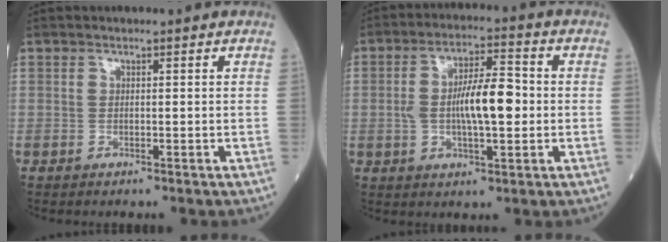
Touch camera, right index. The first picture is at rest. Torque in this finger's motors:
{"motor_torque": [0.46, -0.03, 0.22, 0.12]}